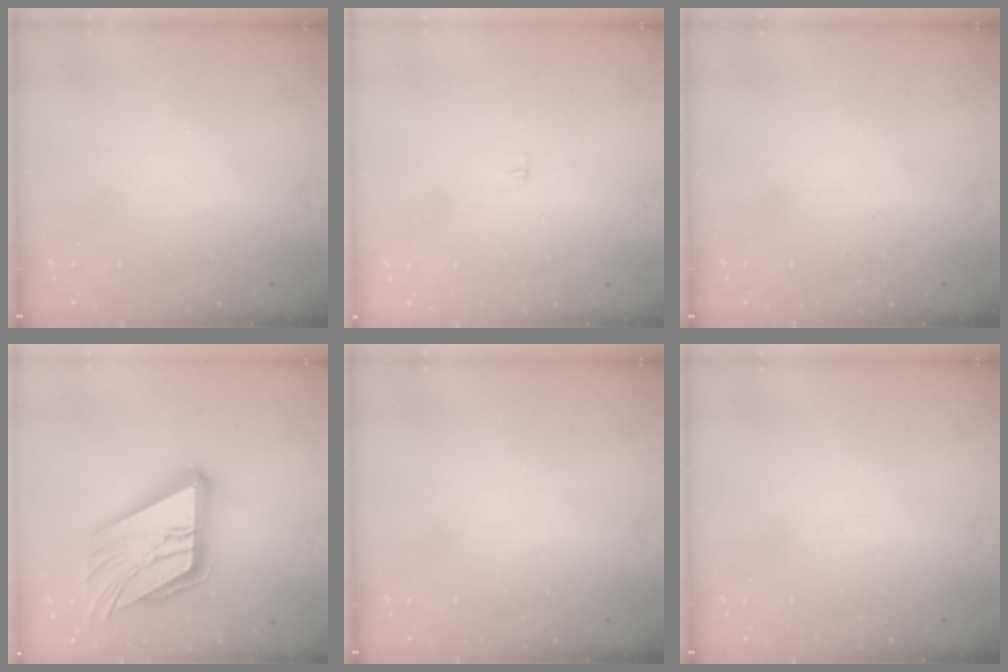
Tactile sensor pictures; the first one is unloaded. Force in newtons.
{"total": 2.7, "press": 2.7, "slide": 0.2}
{"total": 0.0}
{"total": 25.1, "press": 24.9, "slide": 2.9}
{"total": 0.0}
{"total": 0.0}